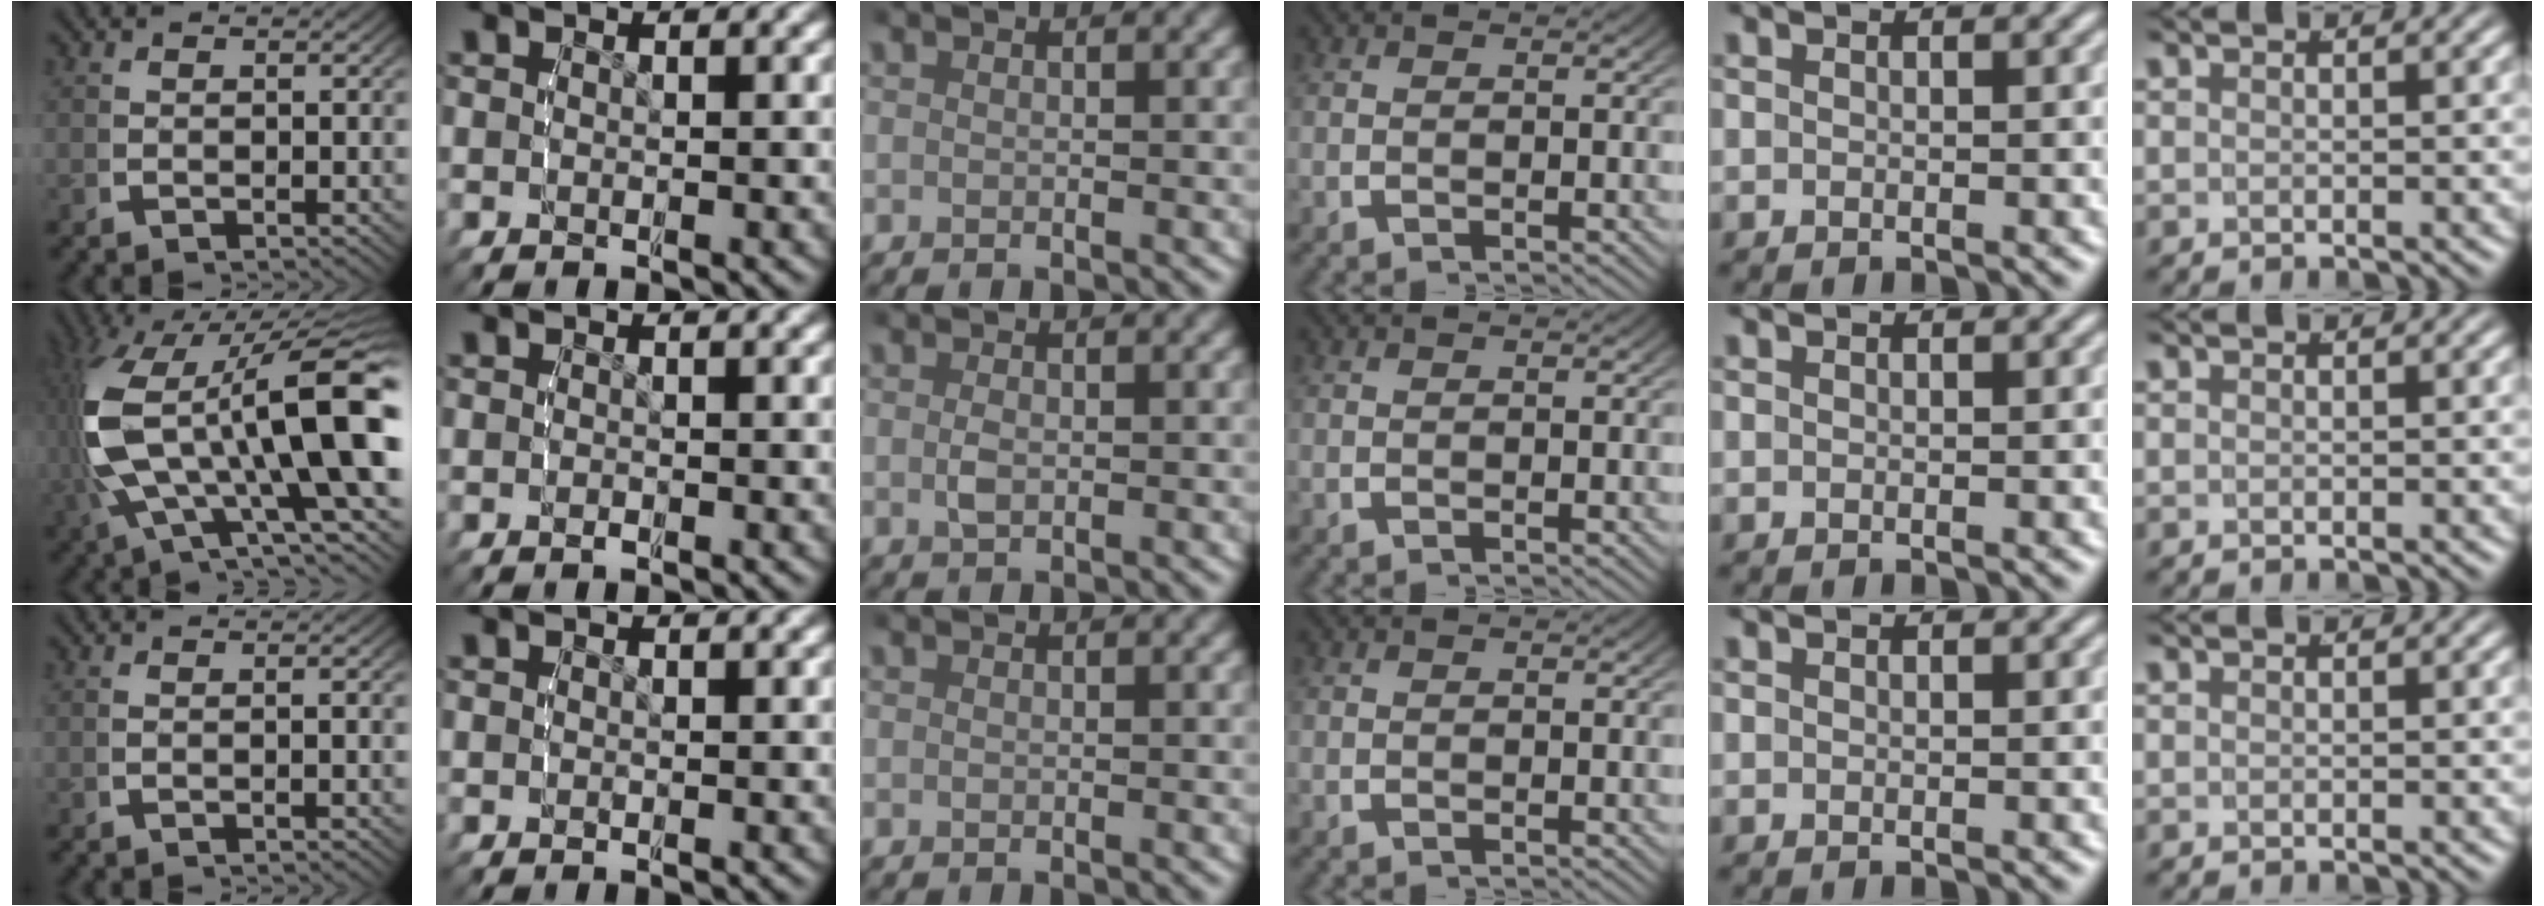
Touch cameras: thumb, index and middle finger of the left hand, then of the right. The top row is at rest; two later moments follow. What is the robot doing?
{"motion": "lift_and_place", "object": "button"}